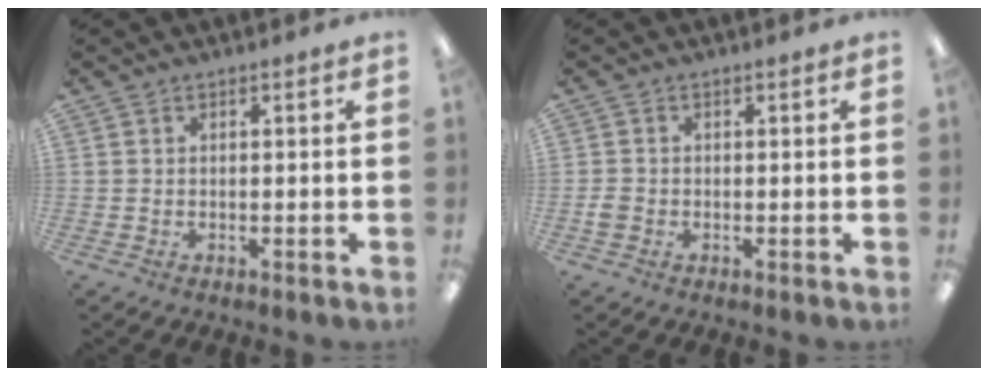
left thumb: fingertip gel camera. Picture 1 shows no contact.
{"total": 1.7, "force": [-0.5, 1.5, 0.8], "torque": [-0.013, 0.004, -0.009]}